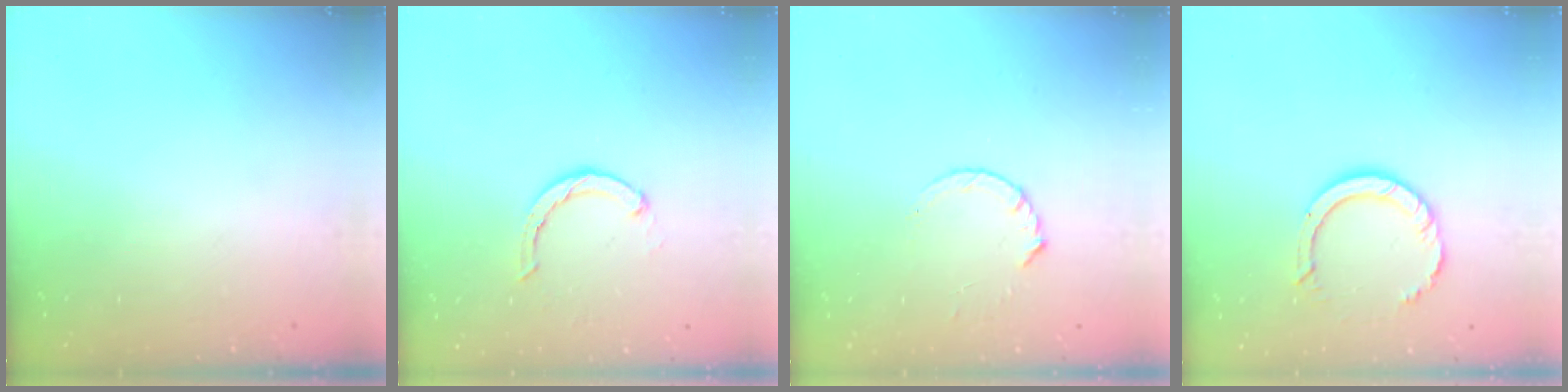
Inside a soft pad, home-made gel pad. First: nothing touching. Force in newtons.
{"total": 2.3, "press": 2.3, "slide": 0.3}
{"total": 4.2, "press": 4.2, "slide": 0.5}
{"total": 8.3, "press": 8.2, "slide": 0.6}